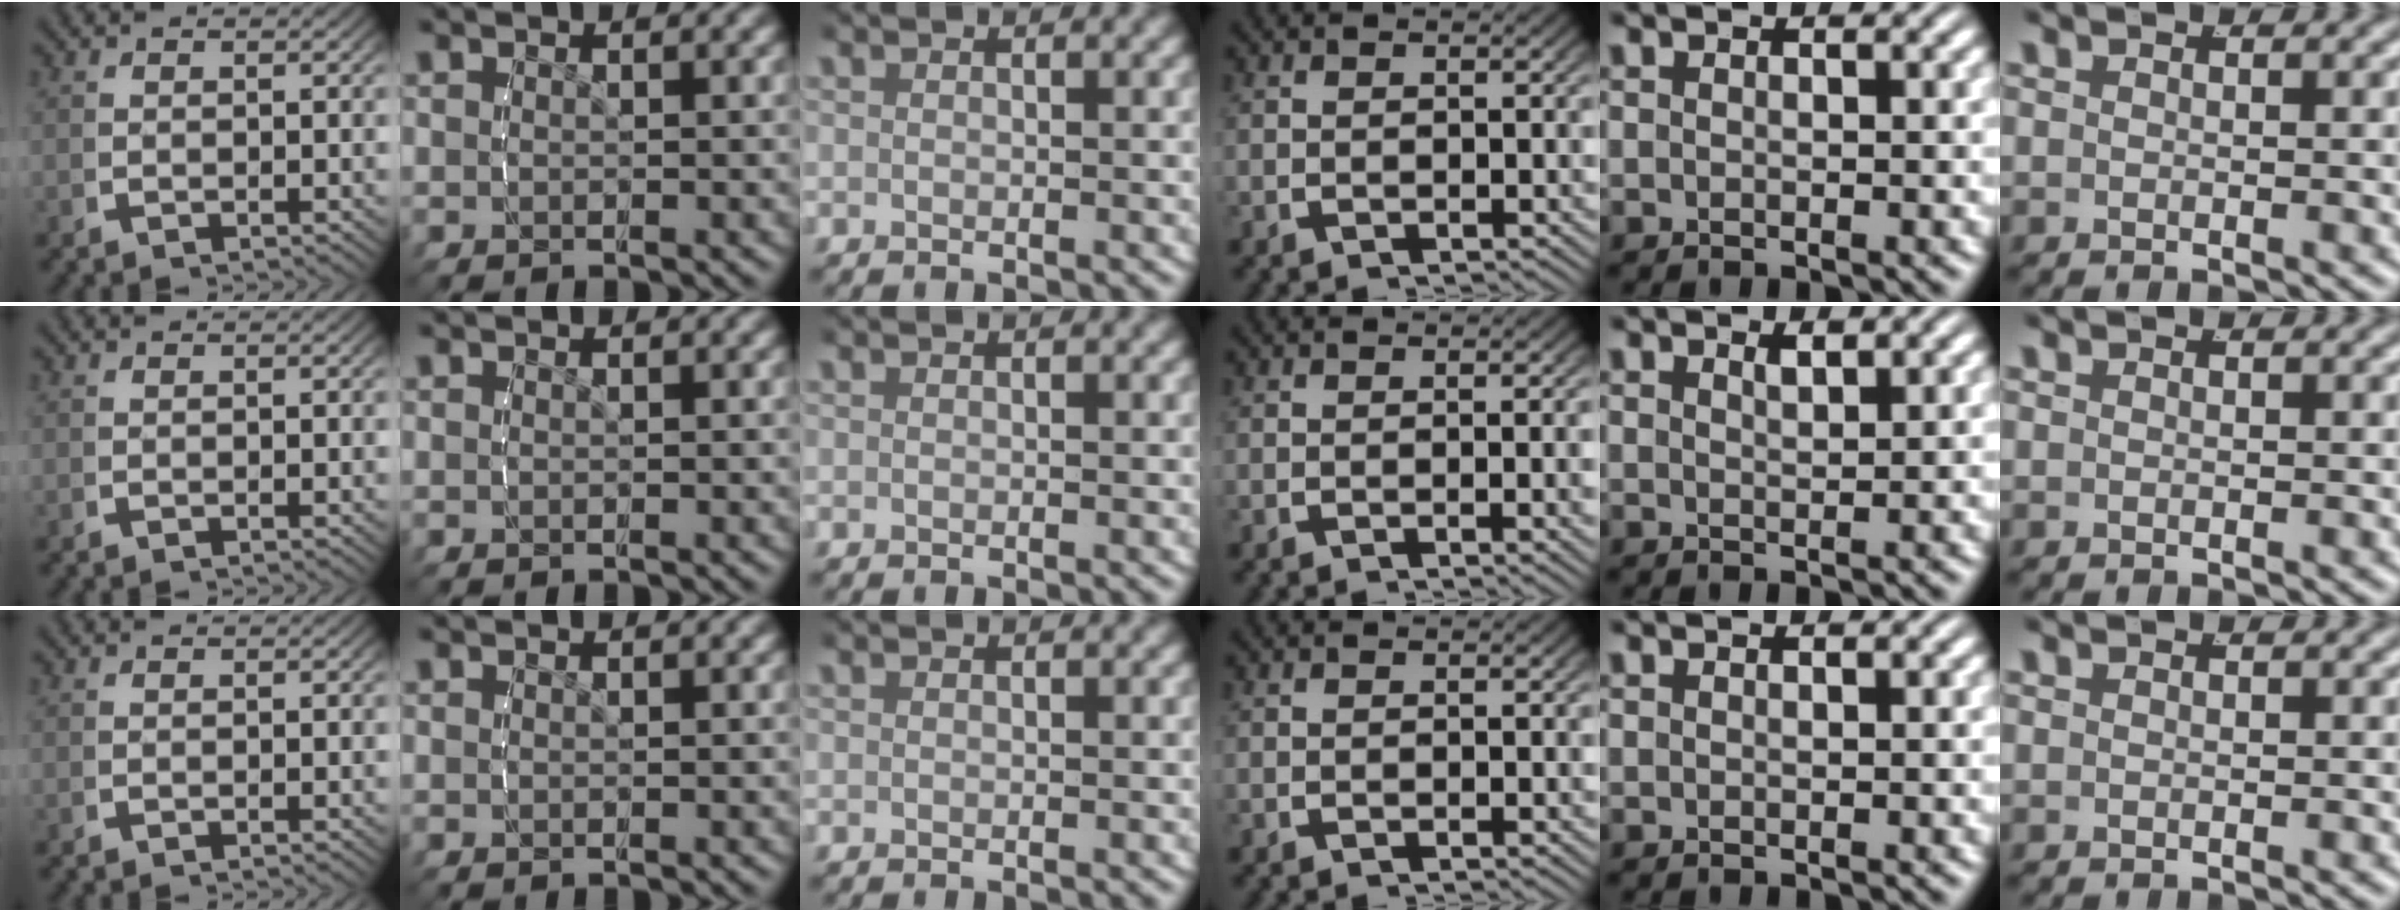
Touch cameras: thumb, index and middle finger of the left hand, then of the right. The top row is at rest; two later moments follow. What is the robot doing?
{"motion": "lift_and_place", "object": "cubes"}